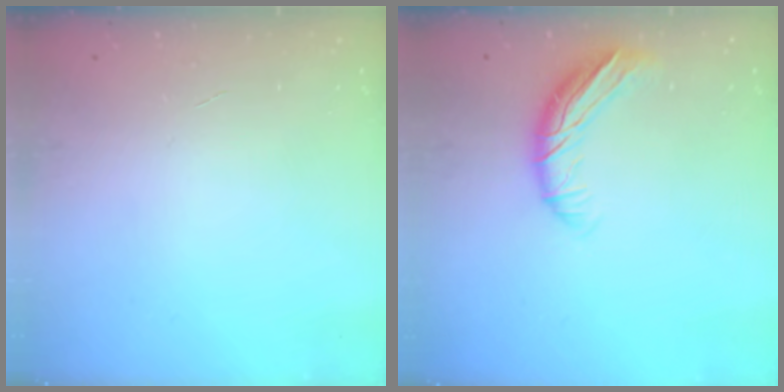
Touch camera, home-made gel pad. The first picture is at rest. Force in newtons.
{"total": 10.4, "press": 10.2, "slide": 1.7}